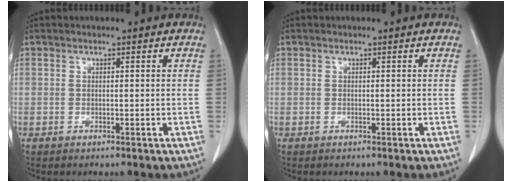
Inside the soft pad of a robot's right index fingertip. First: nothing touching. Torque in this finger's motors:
{"motor_torque": [0.00, 0.00, 0.00, 0.00]}